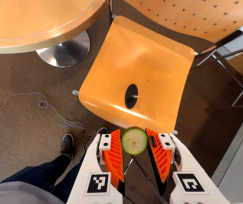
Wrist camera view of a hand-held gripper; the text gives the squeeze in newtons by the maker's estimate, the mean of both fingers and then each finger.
{"total": 9.9, "left": 10.0, "right": 9.7}